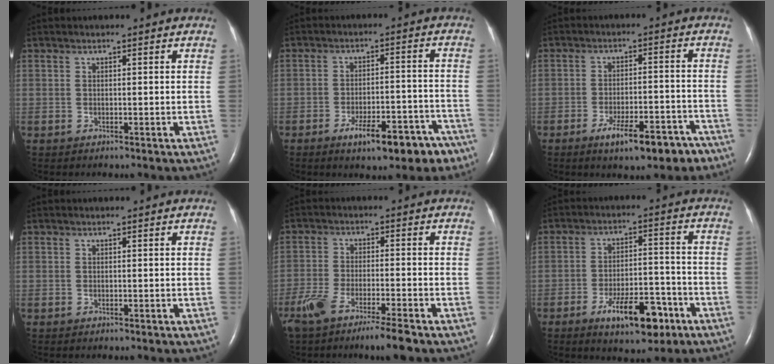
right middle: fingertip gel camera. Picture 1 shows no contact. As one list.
[{"total": 10.0, "force": [-6.7, 3.2, 6.7], "torque": [-0.086, 0.011, -0.095]}, {"total": 9.0, "force": [-6.2, 2.4, 6.1], "torque": [-0.089, 0.001, -0.090]}, {"total": 0.0}, {"total": 9.1, "force": [-6.4, 0.8, 6.4], "torque": [-0.120, -0.017, -0.110]}, {"total": 10.0, "force": [-5.6, 3.5, 7.5], "torque": [-0.125, 0.002, -0.084]}]